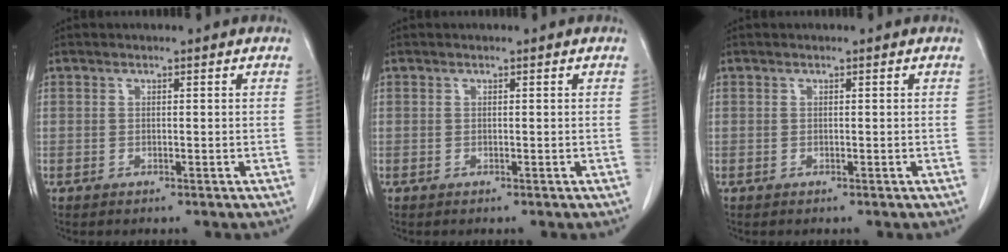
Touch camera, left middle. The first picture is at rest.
{"total": 0.0}
{"total": 0.0}